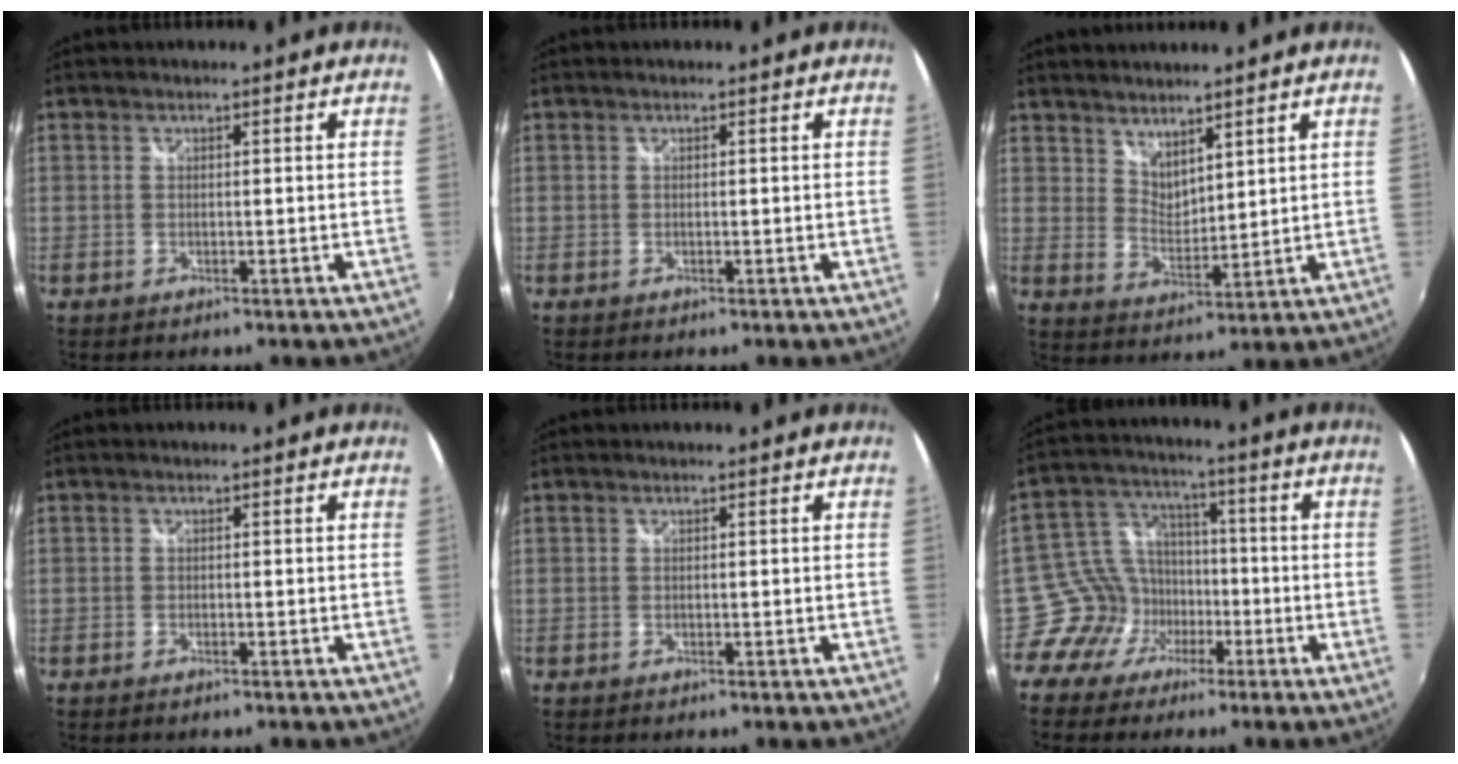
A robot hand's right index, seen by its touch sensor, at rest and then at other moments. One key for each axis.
{"total": 0.0}
{"total": 5.7, "fx": 4.8, "fy": 2.1, "fz": 2.2, "tx": -0.029, "ty": -0.004, "tz": 0.090}
{"total": 0.7, "fx": -0.6, "fy": 0.3, "fz": 0.3, "tx": -0.007, "ty": -0.003, "tz": -0.012}
{"total": 0.0}
{"total": 9.0, "fx": -4.6, "fy": 7.6, "fz": 1.6, "tx": -0.040, "ty": 0.034, "tz": -0.084}